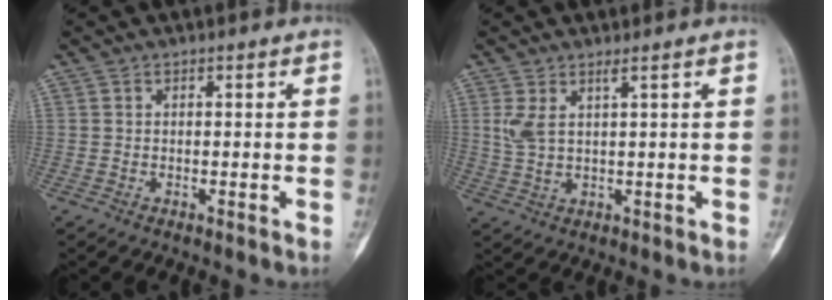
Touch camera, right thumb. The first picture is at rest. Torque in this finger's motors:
{"motor_torque": [0.02, 0.03, 0.00, 0.00, 0.15]}